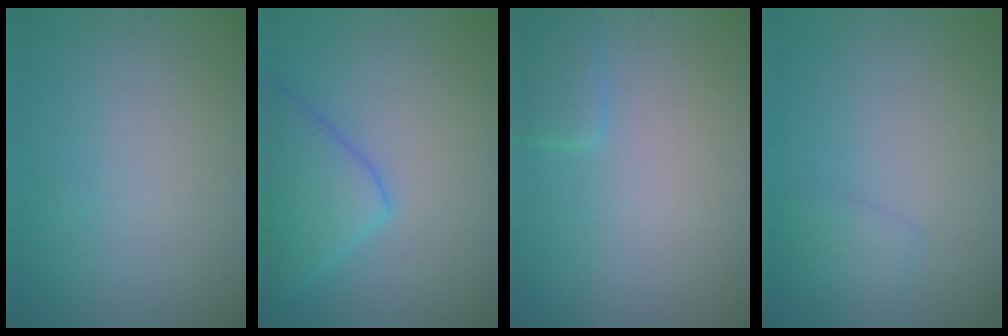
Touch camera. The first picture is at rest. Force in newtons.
{"total": 5.2, "press": 5.2, "slide": 0.4}
{"total": 2.3, "press": 2.3, "slide": 0.2}
{"total": 1.3, "press": 1.3, "slide": 0.0}